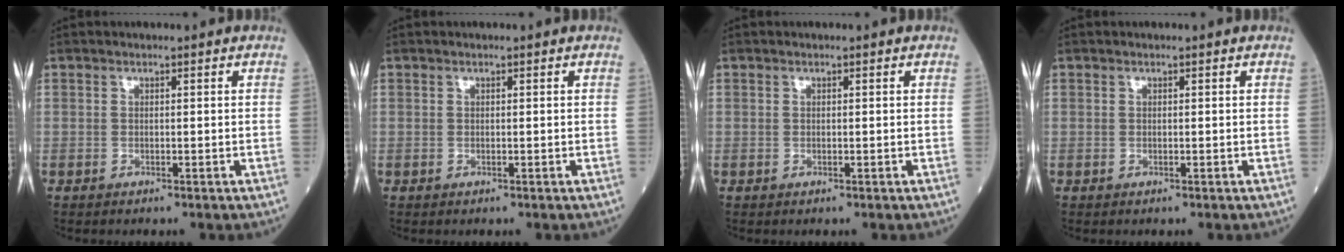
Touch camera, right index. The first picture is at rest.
{"total": 0.0}
{"total": 0.0}
{"total": 0.0}